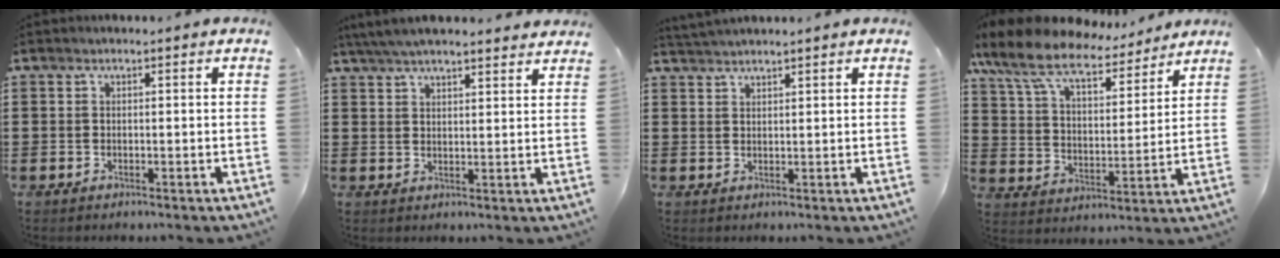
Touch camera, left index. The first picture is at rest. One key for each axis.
{"total": 4.8, "fx": 4.5, "fy": 0.4, "fz": 1.6, "tx": -0.044, "ty": -0.010, "tz": 0.083}
{"total": 1.8, "fx": 1.8, "fy": 0.0, "fz": 0.2, "tx": -0.008, "ty": 0.002, "tz": 0.036}
{"total": 10.9, "fx": 9.2, "fy": 2.7, "fz": 5.2, "tx": -0.138, "ty": -0.042, "tz": 0.161}